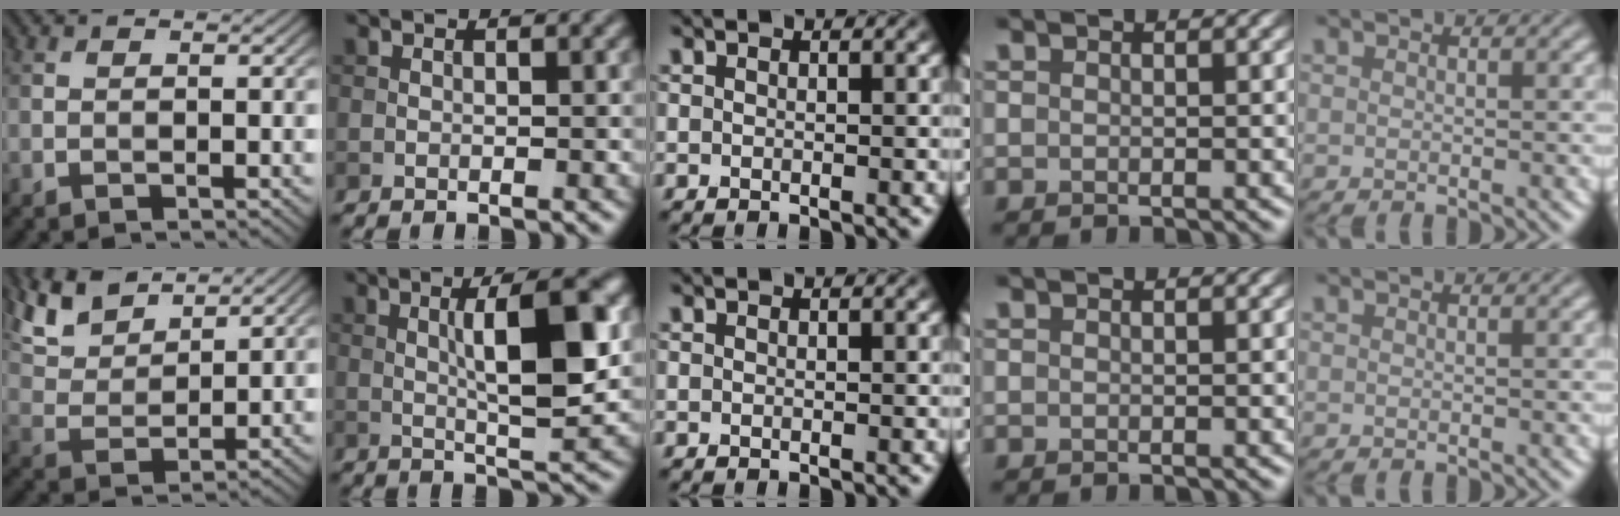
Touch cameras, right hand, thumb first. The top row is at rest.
{"thumb": {"total": 8.4, "force": [6.4, 3.2, 4.3], "torque": [-0.114, 0.013, 0.131]}, "index": {"total": 7.3, "force": [1.0, 1.6, 7.0], "torque": [-0.105, 0.006, 0.016]}}